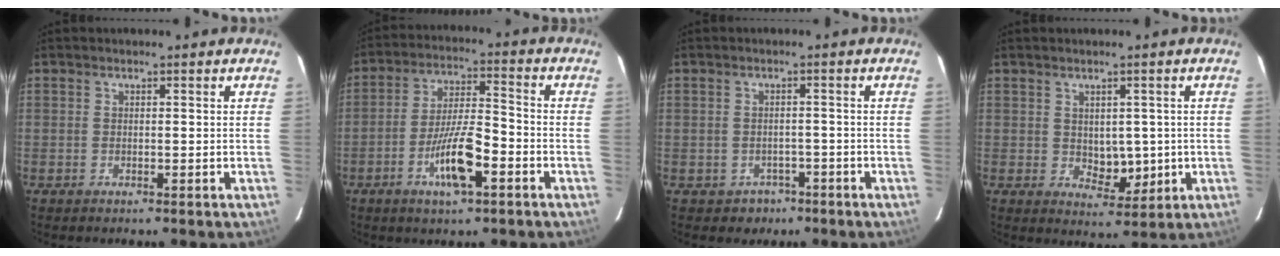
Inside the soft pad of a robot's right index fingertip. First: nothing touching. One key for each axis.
{"total": 10.0, "fx": -4.4, "fy": 1.9, "fz": 8.8, "tx": -0.165, "ty": 0.000, "tz": -0.078}
{"total": 3.1, "fx": -1.8, "fy": 2.6, "fz": 0.2, "tx": -0.001, "ty": 0.013, "tz": -0.019}
{"total": 4.8, "fx": -0.1, "fy": 3.0, "fz": 3.8, "tx": -0.048, "ty": -0.004, "tz": 0.011}